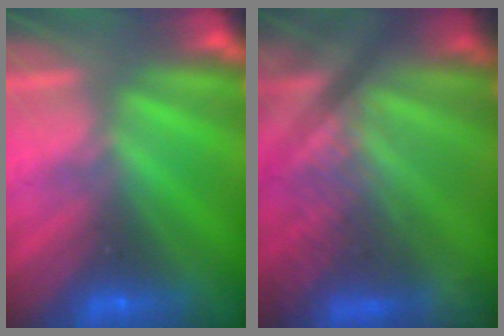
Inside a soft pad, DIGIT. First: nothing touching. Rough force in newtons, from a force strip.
{"total": 3.7}